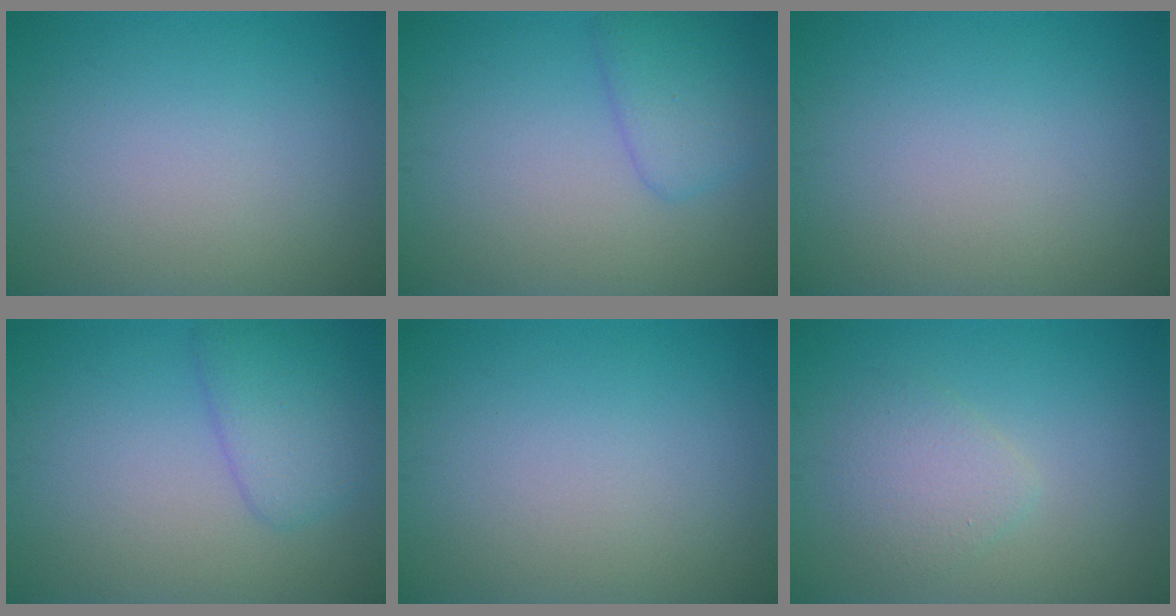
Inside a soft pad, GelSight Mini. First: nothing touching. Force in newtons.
{"total": 2.9, "press": 2.9, "slide": 0.1}
{"total": 0.0}
{"total": 3.4, "press": 3.4, "slide": 0.1}
{"total": 0.0}
{"total": 2.4, "press": 2.4, "slide": 0.2}